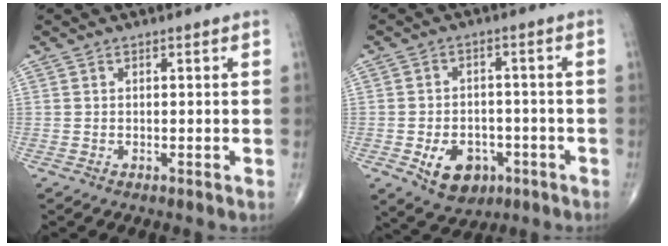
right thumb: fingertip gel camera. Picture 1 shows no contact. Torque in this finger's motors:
{"motor_torque": [-0.11, 0.26, 0.35, 0.21, 0.05]}